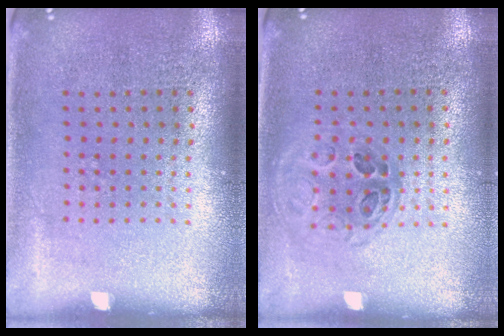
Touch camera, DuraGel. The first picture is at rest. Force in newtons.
{"total": 1.1, "press": 1.0, "slide": 0.4}